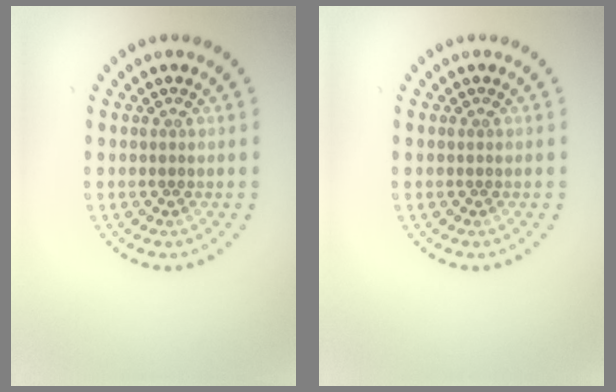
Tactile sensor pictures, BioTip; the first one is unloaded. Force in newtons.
{"total": 0.0}